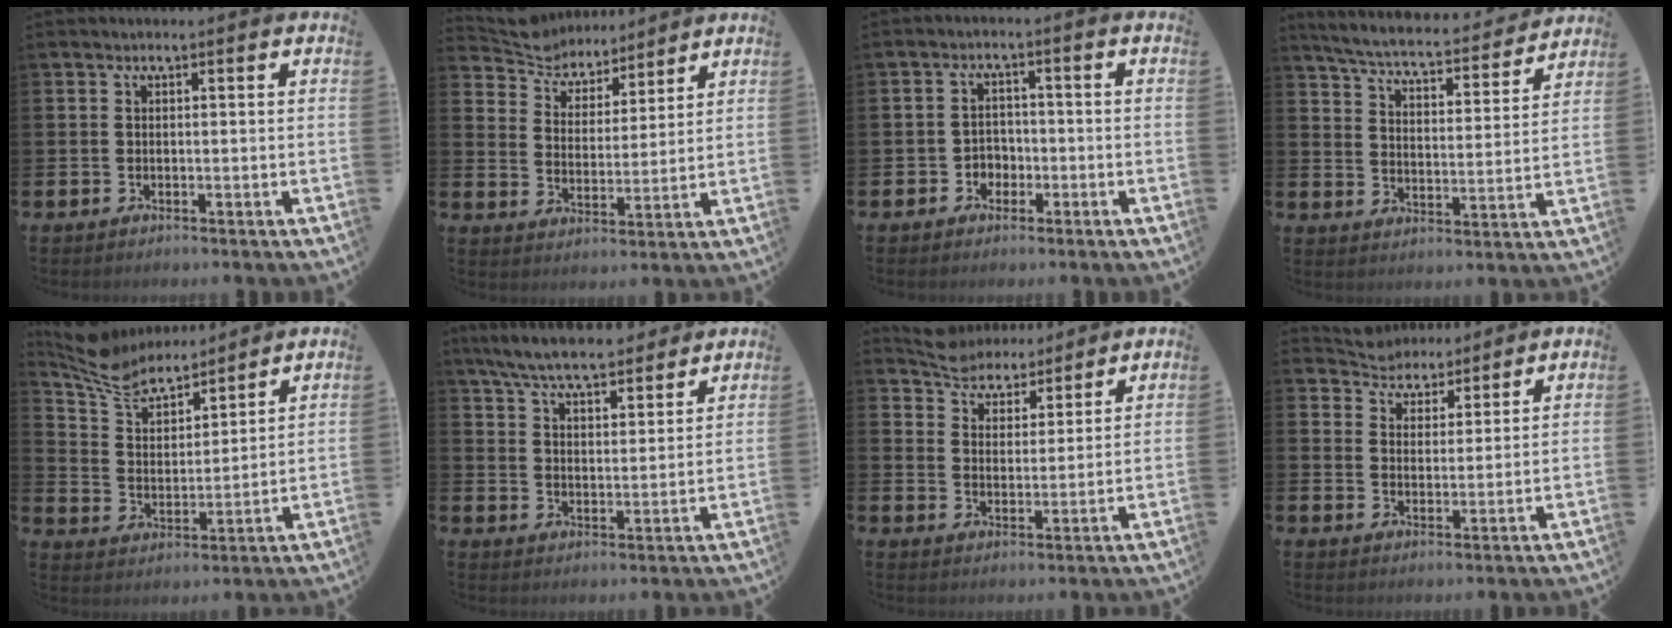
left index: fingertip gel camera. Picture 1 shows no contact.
{"total": 5.8, "force": [5.4, 2.0, 0.1], "torque": [-0.038, -0.040, 0.092]}
{"total": 2.7, "force": [-1.4, 2.2, 0.7], "torque": [-0.019, 0.006, -0.034]}
{"total": 5.6, "force": [5.4, 0.6, 1.5], "torque": [-0.059, -0.042, 0.086]}
{"total": 8.4, "force": [7.8, 2.4, 2.2], "torque": [-0.079, -0.044, 0.141]}
{"total": 7.4, "force": [6.9, 1.3, 2.2], "torque": [-0.073, -0.034, 0.125]}
{"total": 5.4, "force": [5.2, 1.4, -0.1], "torque": [-0.023, -0.027, 0.093]}
{"total": 4.5, "force": [4.2, 1.3, -0.7], "torque": [-0.011, -0.027, 0.075]}